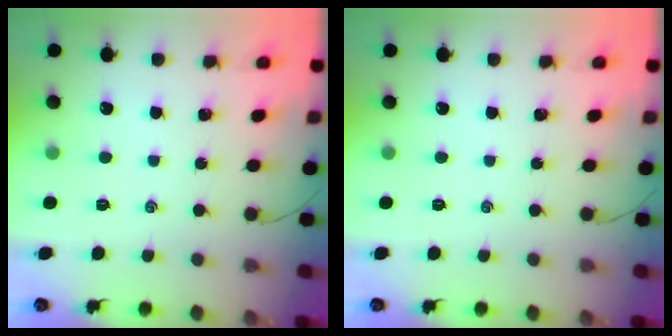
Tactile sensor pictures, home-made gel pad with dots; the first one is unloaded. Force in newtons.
{"total": 0.0}